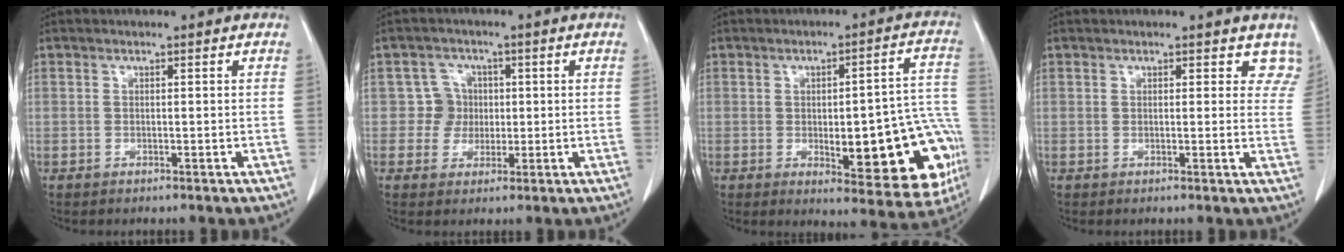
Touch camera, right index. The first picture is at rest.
{"total": 4.1, "force": [0.2, 4.0, 0.1], "torque": [0.009, 0.015, 0.004]}
{"total": 19.1, "force": [-4.3, 5.5, 17.7], "torque": [-0.140, 0.030, -0.030]}
{"total": 3.9, "force": [3.1, 2.1, 0.7], "torque": [0.023, -0.006, 0.013]}